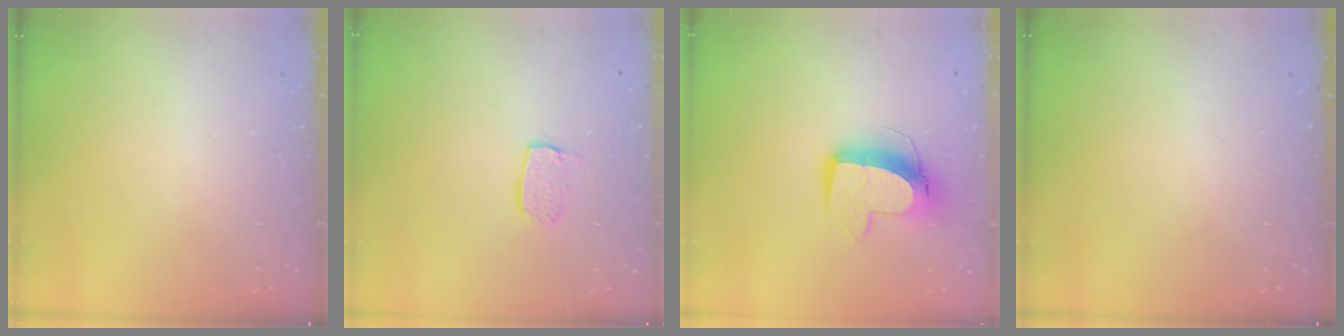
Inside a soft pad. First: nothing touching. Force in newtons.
{"total": 6.8, "press": 6.8, "slide": 0.4}
{"total": 12.1, "press": 12.0, "slide": 1.4}
{"total": 0.0}